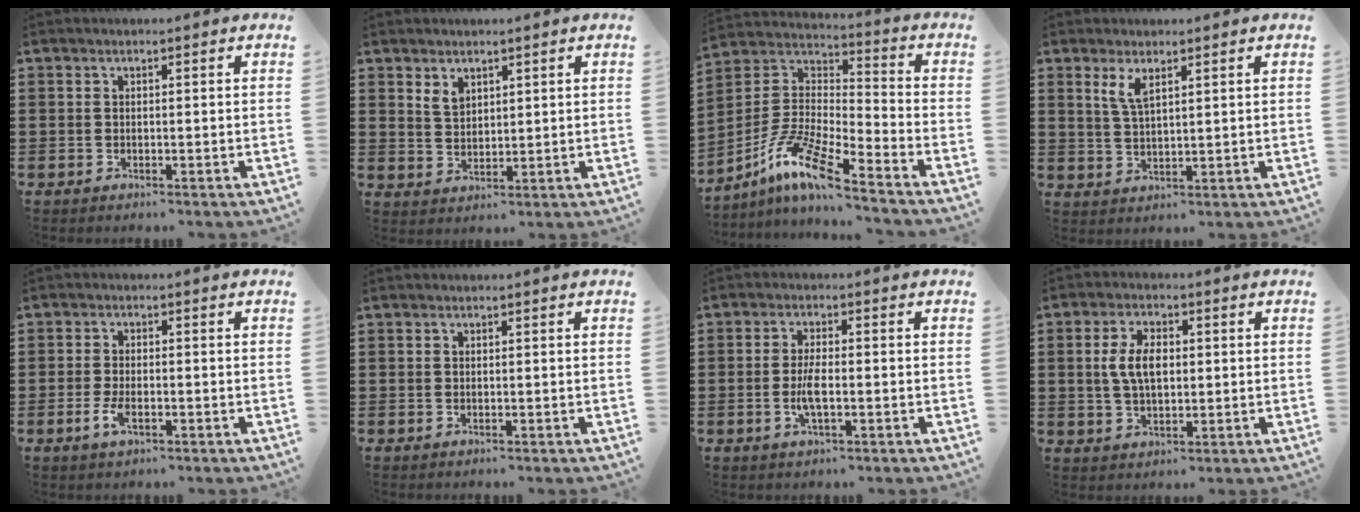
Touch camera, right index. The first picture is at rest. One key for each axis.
{"total": 2.7, "fx": 1.8, "fy": 1.6, "fz": 1.1, "tx": -0.027, "ty": 0.004, "tz": 0.035}
{"total": 10.8, "fx": -8.1, "fy": 1.4, "fz": 7.0, "tx": -0.159, "ty": -0.004, "tz": -0.166}
{"total": 3.4, "fx": 2.0, "fy": 1.0, "fz": 2.5, "tx": -0.055, "ty": 0.003, "tz": 0.035}
{"total": 3.4, "fx": -1.2, "fy": 1.3, "fz": 2.8, "tx": -0.071, "ty": -0.008, "tz": -0.026}
{"total": 0.0}
{"total": 3.8, "fx": -0.9, "fy": 1.1, "fz": 3.6, "tx": -0.075, "ty": -0.002, "tz": -0.019}
{"total": 6.0, "fx": 0.6, "fy": 3.2, "fz": 5.0, "tx": -0.117, "ty": 0.007, "tz": 0.003}